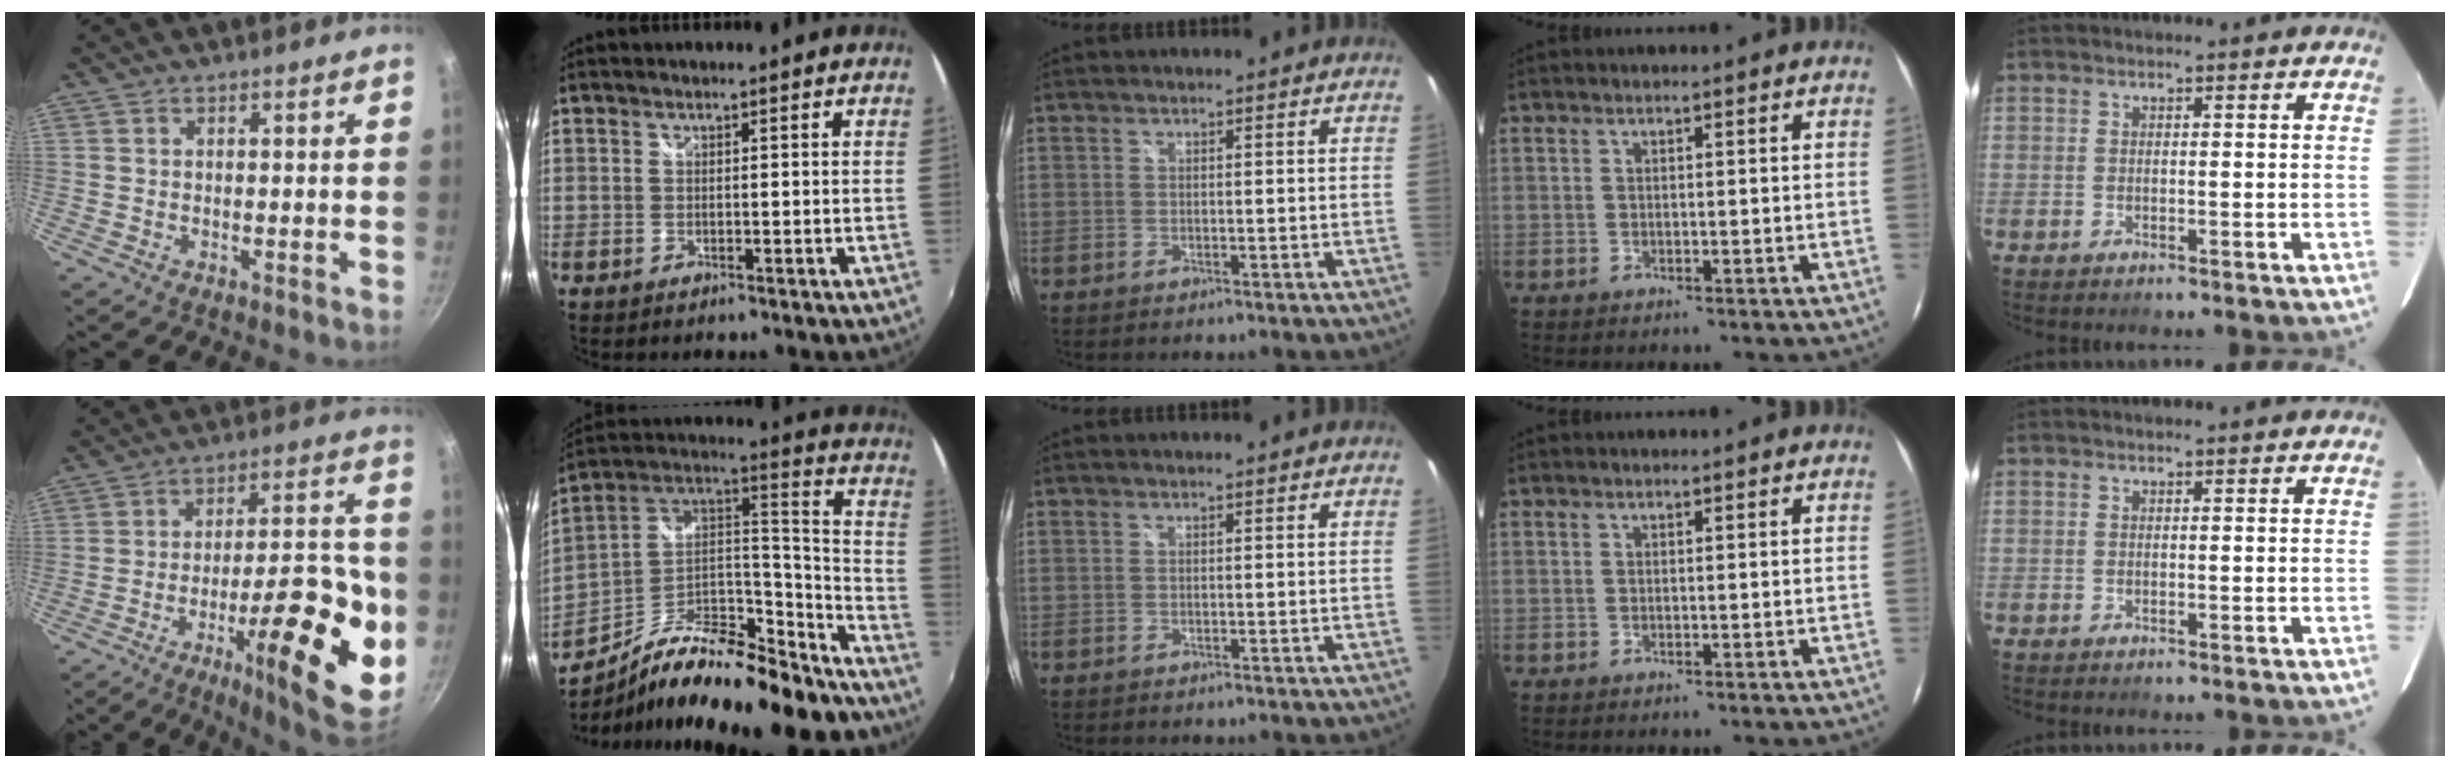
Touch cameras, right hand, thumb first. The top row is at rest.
{"thumb": {"total": 24.9, "force": [-7.4, 8.0, 22.4], "torque": [-0.273, 0.022, -0.107]}, "index": {"total": 27.5, "force": [-21.0, 9.0, 15.2], "torque": [-0.221, 0.014, -0.311]}}